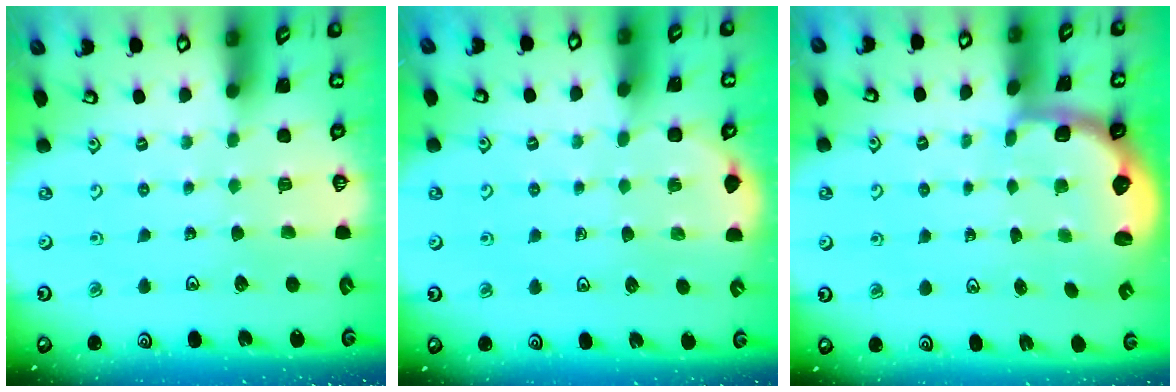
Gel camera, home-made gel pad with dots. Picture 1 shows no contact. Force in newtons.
{"total": 1.7, "press": 1.5, "slide": 0.8}
{"total": 2.6, "press": 2.0, "slide": 1.7}